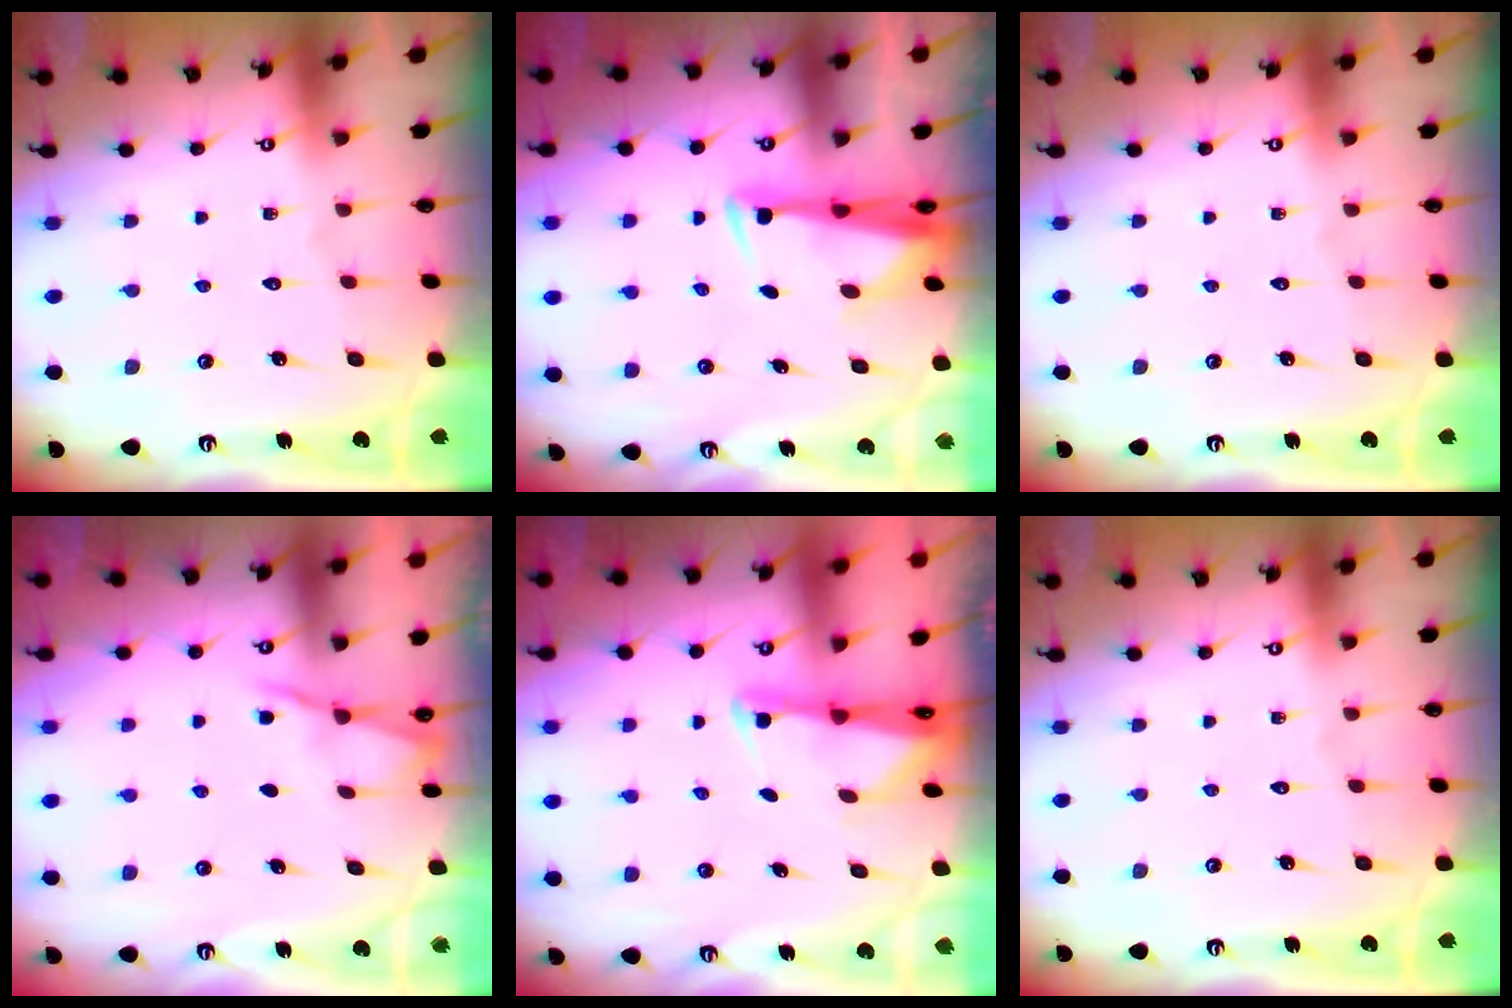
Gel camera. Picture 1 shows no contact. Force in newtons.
{"total": 3.3, "press": 3.2, "slide": 0.7}
{"total": 0.0}
{"total": 2.8, "press": 2.8, "slide": 0.5}
{"total": 1.9, "press": 1.9, "slide": 0.4}
{"total": 0.0}